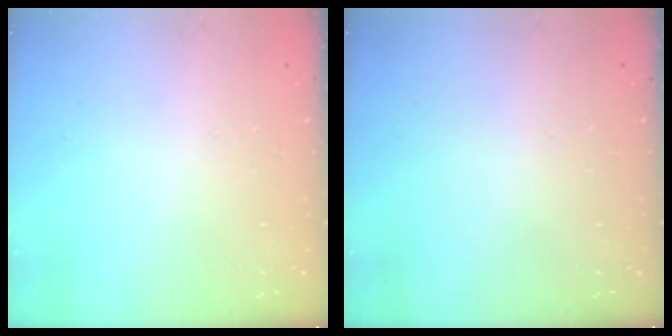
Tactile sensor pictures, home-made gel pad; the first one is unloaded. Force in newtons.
{"total": 0.0}